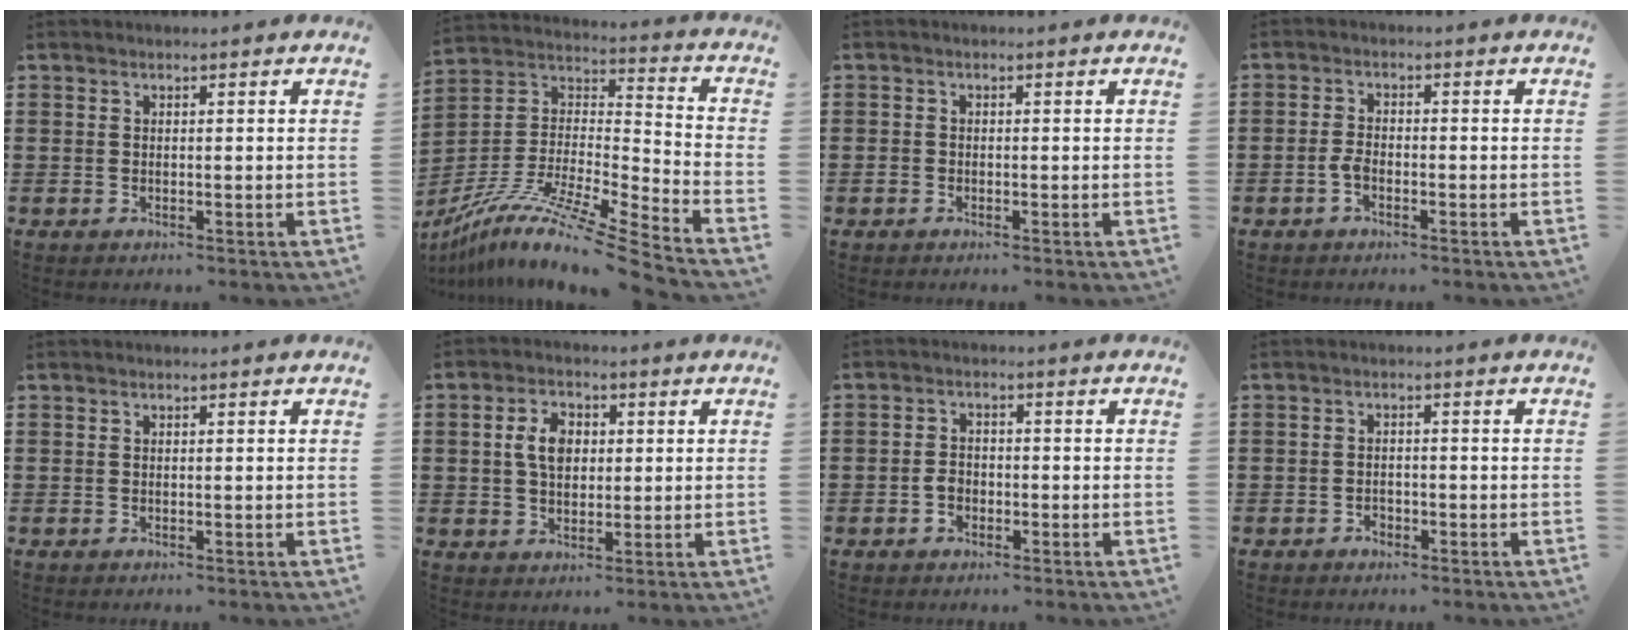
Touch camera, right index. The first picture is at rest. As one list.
[{"total": 11.3, "force": [-9.2, -0.4, 6.5], "torque": [-0.124, -0.006, -0.183]}, {"total": 1.0, "force": [-0.7, 0.6, 0.4], "torque": [-0.009, -0.001, -0.015]}, {"total": 2.3, "force": [-1.1, 1.1, 1.7], "torque": [-0.050, -0.003, -0.026]}, {"total": 0.0}, {"total": 5.5, "force": [0.7, 3.7, 4.0], "torque": [-0.096, 0.013, 0.007]}, {"total": 2.6, "force": [-0.9, 1.9, 1.5], "torque": [-0.038, 0.000, -0.022]}, {"total": 1.2, "force": [-0.9, 0.8, 0.3], "torque": [-0.009, -0.002, -0.019]}]